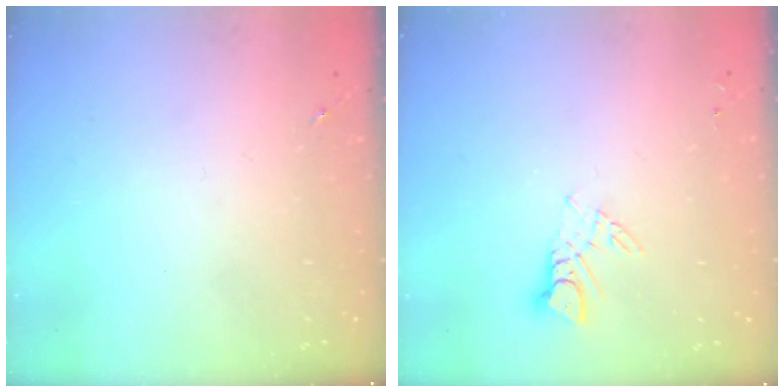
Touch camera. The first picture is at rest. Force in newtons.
{"total": 4.6, "press": 4.6, "slide": 0.3}